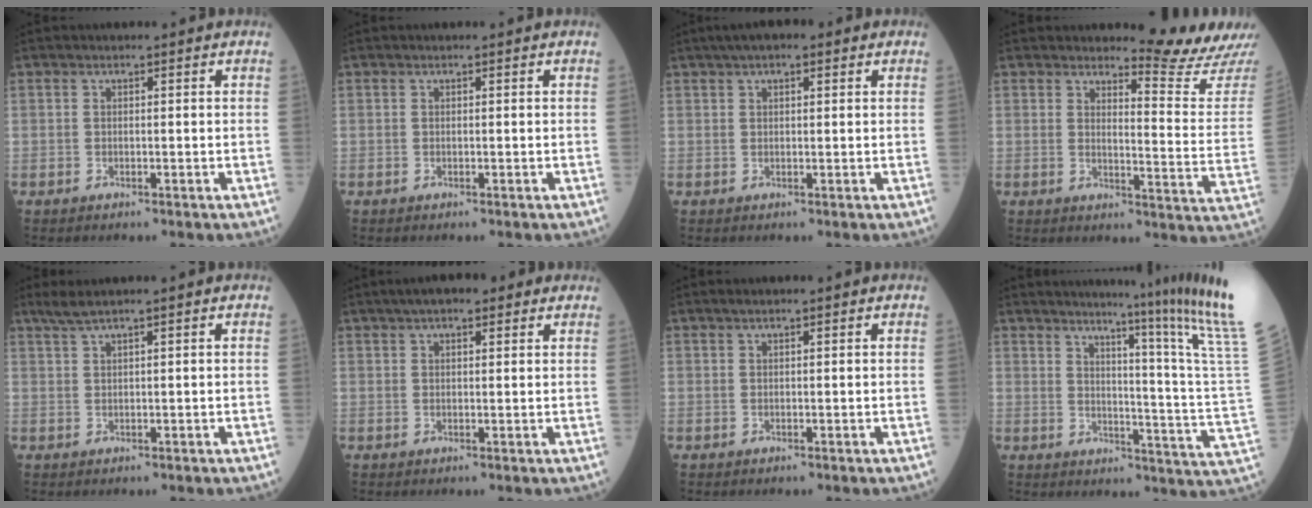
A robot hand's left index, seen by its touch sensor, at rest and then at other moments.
{"total": 0.0}
{"total": 5.3, "force": [3.4, 1.8, 3.7], "torque": [-0.062, 0.032, 0.053]}
{"total": 10.2, "force": [10.0, -2.0, 0.1], "torque": [-0.005, -0.121, 0.114]}
{"total": 2.9, "force": [2.3, -0.4, 1.7], "torque": [-0.039, 0.020, 0.052]}
{"total": 6.7, "force": [4.8, 2.2, 4.2], "torque": [-0.058, 0.035, 0.073]}
{"total": 1.5, "force": [1.2, 0.2, 0.8], "torque": [-0.015, 0.022, 0.023]}
{"total": 19.7, "force": [15.6, -5.4, 10.7], "torque": [-0.148, -0.126, 0.183]}